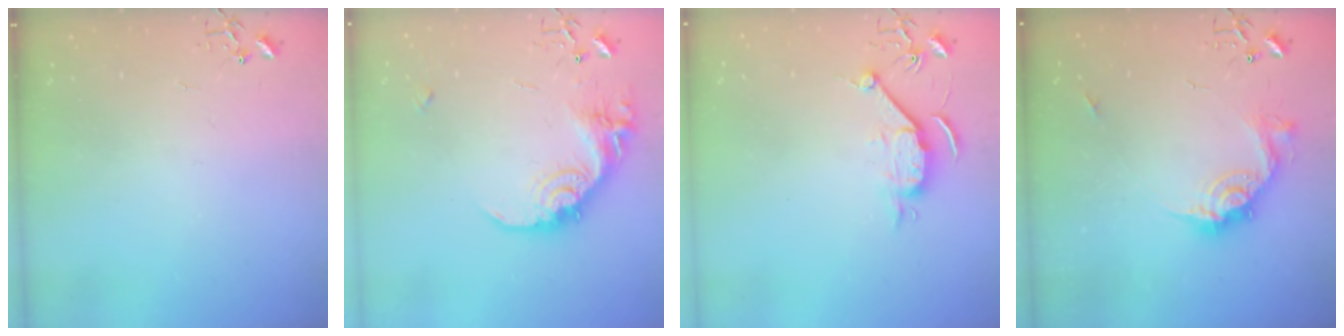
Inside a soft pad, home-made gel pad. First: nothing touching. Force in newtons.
{"total": 18.0, "press": 17.9, "slide": 1.1}
{"total": 7.9, "press": 7.9, "slide": 0.9}
{"total": 14.2, "press": 14.2, "slide": 1.3}